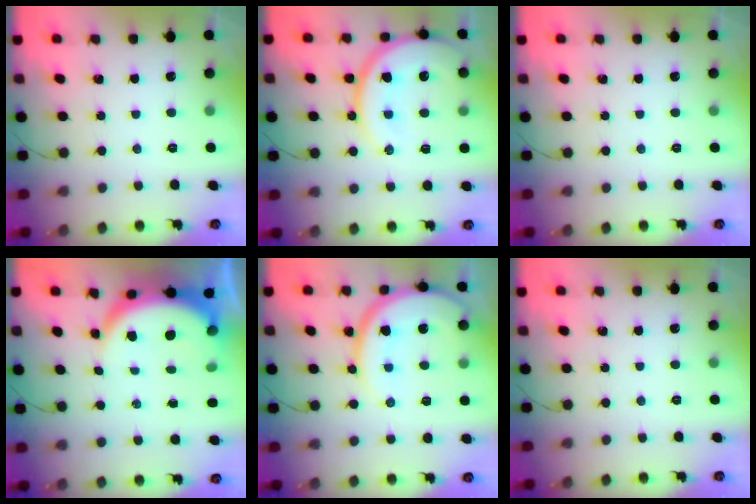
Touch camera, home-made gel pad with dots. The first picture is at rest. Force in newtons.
{"total": 16.7, "press": 16.6, "slide": 1.8}
{"total": 0.0}
{"total": 8.4, "press": 8.3, "slide": 1.0}
{"total": 15.6, "press": 15.5, "slide": 2.0}
{"total": 0.0}